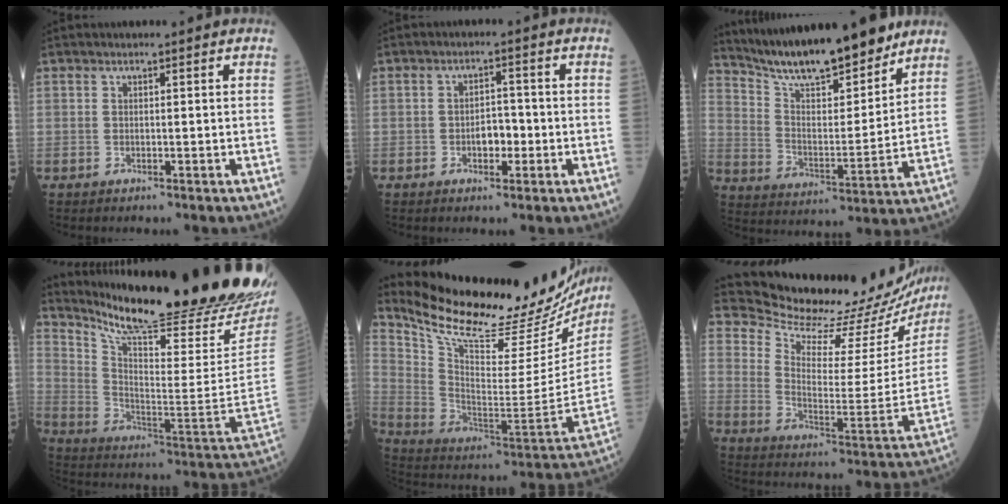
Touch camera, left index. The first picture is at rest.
{"total": 3.3, "force": [-1.4, 1.7, 2.4], "torque": [-0.036, 0.003, -0.024]}
{"total": 17.2, "force": [14.9, 2.5, 8.1], "torque": [-0.138, -0.012, 0.250]}
{"total": 29.3, "force": [25.6, 0.5, 14.2], "torque": [-0.247, -0.120, 0.363]}
{"total": 29.8, "force": [26.3, 6.8, 12.3], "torque": [-0.215, -0.090, 0.365]}
{"total": 22.7, "force": [21.9, 3.7, 4.5], "torque": [-0.083, -0.107, 0.284]}